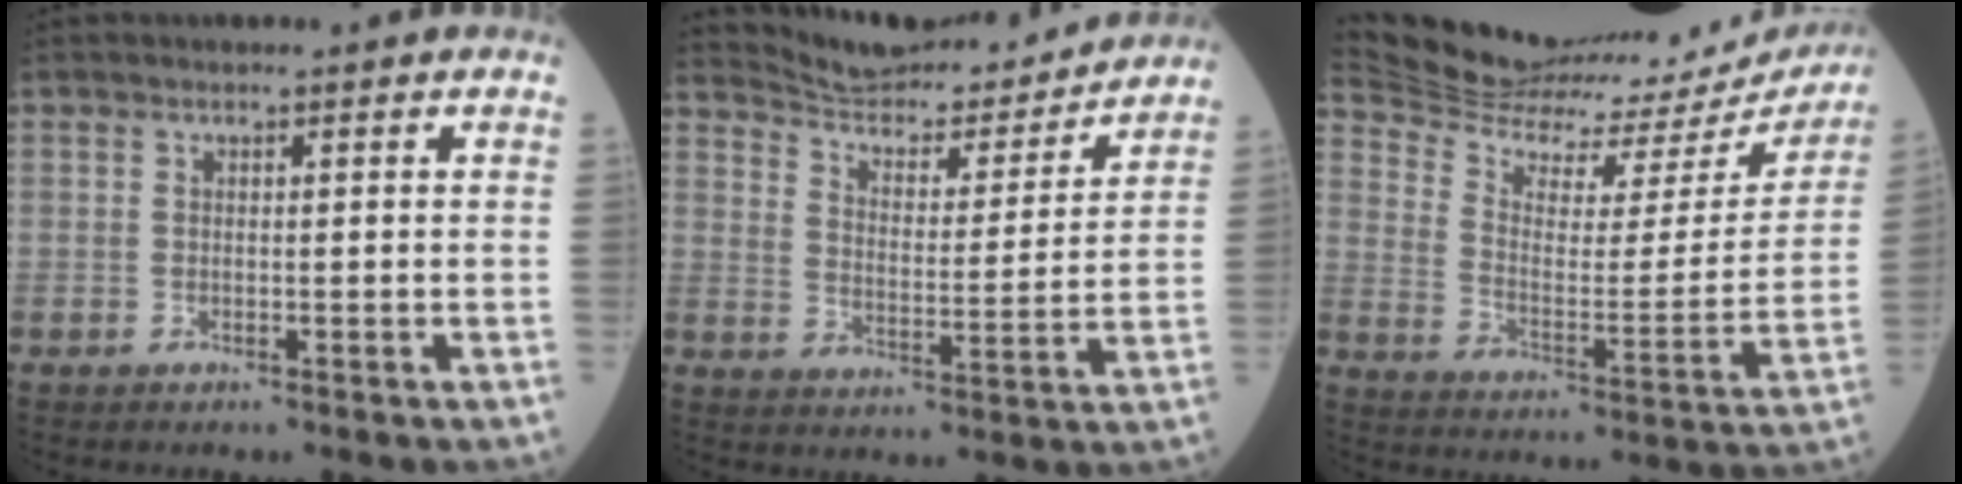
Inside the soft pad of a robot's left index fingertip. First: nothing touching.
{"total": 16.4, "force": [15.8, 2.1, 3.7], "torque": [-0.059, -0.016, 0.225]}
{"total": 29.0, "force": [27.7, 5.2, 6.6], "torque": [-0.125, -0.085, 0.362]}